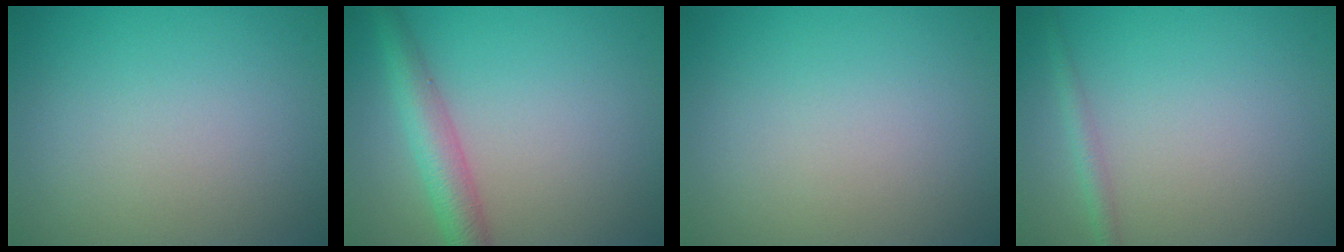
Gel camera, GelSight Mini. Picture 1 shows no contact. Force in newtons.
{"total": 4.1, "press": 4.1, "slide": 0.1}
{"total": 0.0}
{"total": 1.4, "press": 1.4, "slide": 0.0}